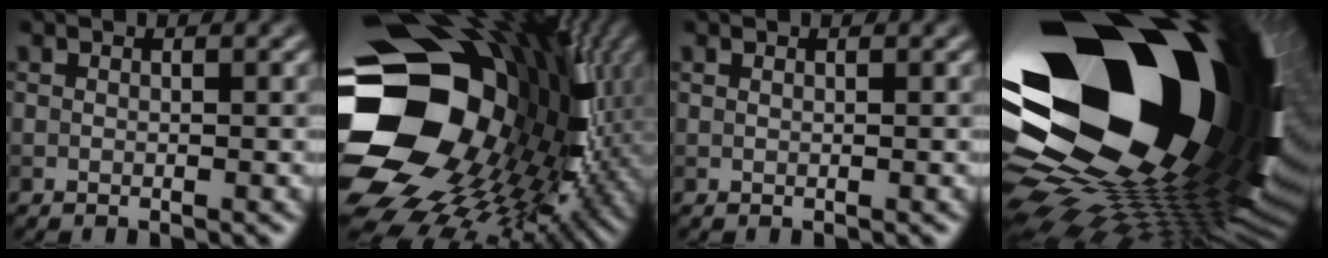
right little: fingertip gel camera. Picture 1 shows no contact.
{"total": 20.4, "force": [-0.6, 16.1, 12.5], "torque": [-0.276, -0.040, 0.013]}
{"total": 0.0}
{"total": 22.3, "force": [1.8, 13.0, 18.0], "torque": [-0.303, -0.014, 0.007]}